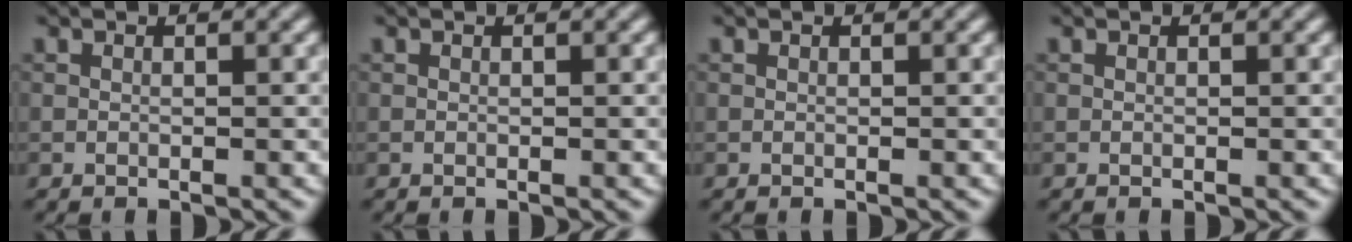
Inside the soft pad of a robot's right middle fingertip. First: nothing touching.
{"total": 0.0}
{"total": 0.0}
{"total": 0.0}